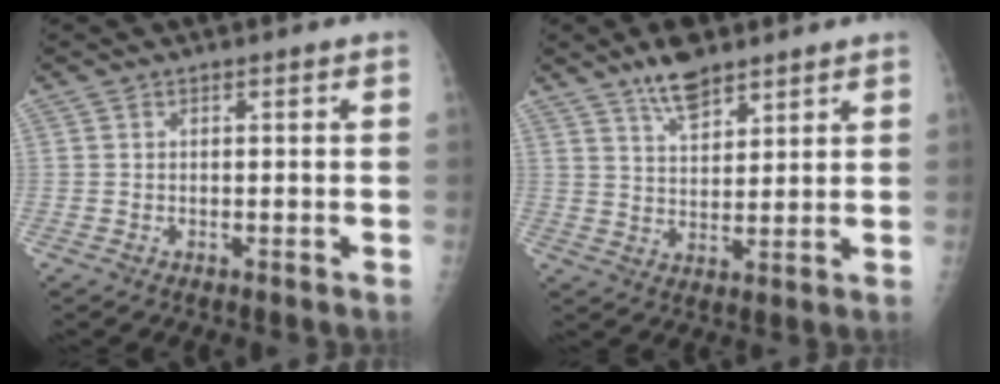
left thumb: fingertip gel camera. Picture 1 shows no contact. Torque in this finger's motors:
{"motor_torque": [0.05, -0.04, 0.36, -0.20, 0.03]}